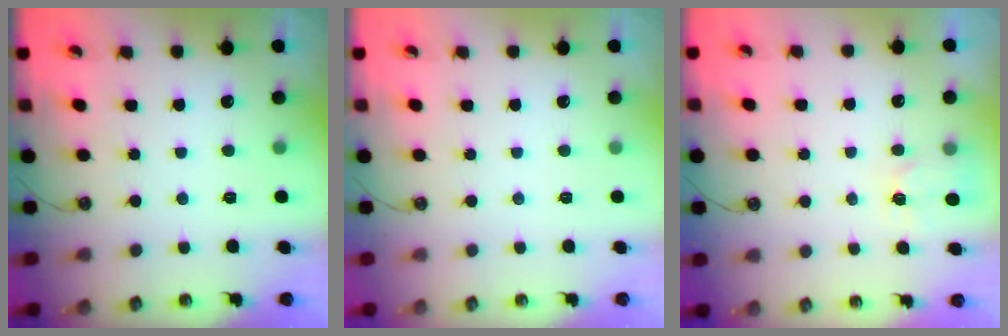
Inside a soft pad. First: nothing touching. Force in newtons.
{"total": 0.0}
{"total": 5.1, "press": 5.0, "slide": 0.6}